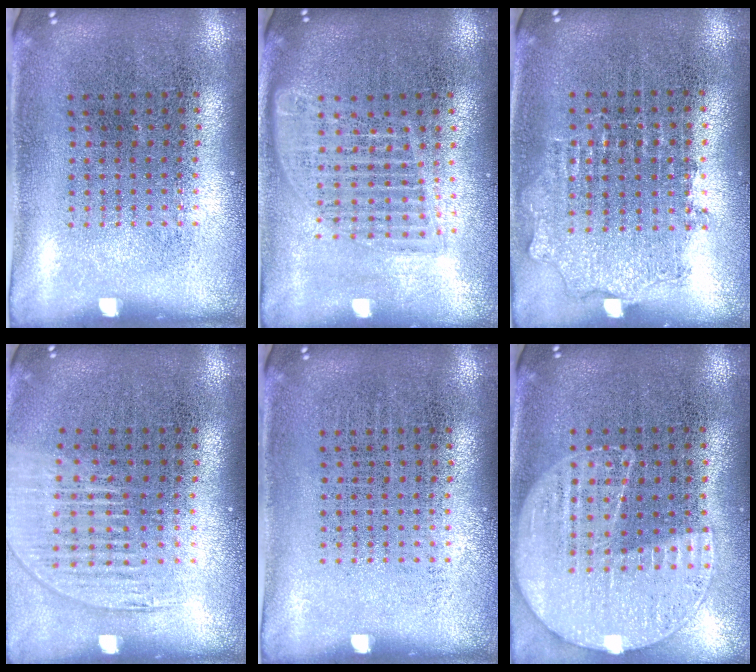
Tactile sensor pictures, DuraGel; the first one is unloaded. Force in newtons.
{"total": 1.7, "press": 1.4, "slide": 0.9}
{"total": 0.9, "press": 0.8, "slide": 0.2}
{"total": 1.2, "press": 1.1, "slide": 0.5}
{"total": 0.0}
{"total": 1.1, "press": 1.1, "slide": 0.4}